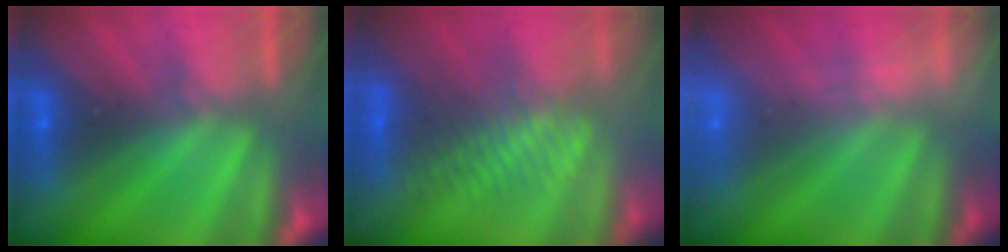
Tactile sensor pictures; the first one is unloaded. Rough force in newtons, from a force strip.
{"total": 3.0}
{"total": 1.9}